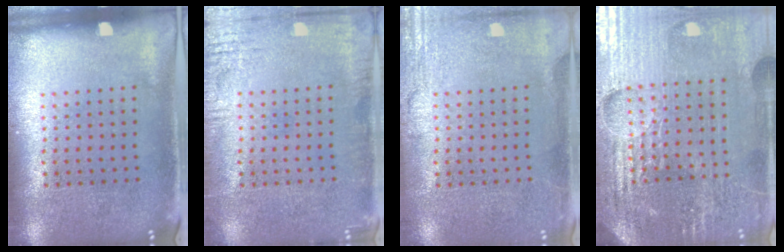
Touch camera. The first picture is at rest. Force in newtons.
{"total": 2.3, "press": 2.3, "slide": 0.3}
{"total": 2.6, "press": 2.6, "slide": 0.3}
{"total": 5.3, "press": 4.8, "slide": 2.1}